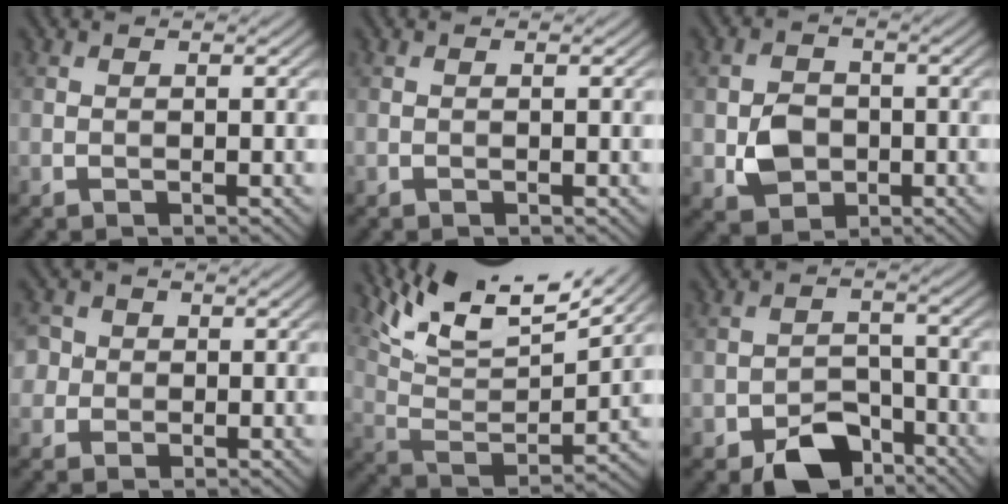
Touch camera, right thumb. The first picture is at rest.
{"total": 0.0}
{"total": 4.6, "force": [-1.1, 3.8, 2.4], "torque": [-0.047, -0.007, -0.020]}
{"total": 3.7, "force": [0.7, 3.5, 1.0], "torque": [-0.025, 0.005, 0.002]}
{"total": 14.1, "force": [10.6, 3.7, 8.5], "torque": [-0.188, -0.002, 0.177]}
{"total": 7.4, "force": [-5.0, 4.2, 3.5], "torque": [-0.056, -0.006, -0.090]}